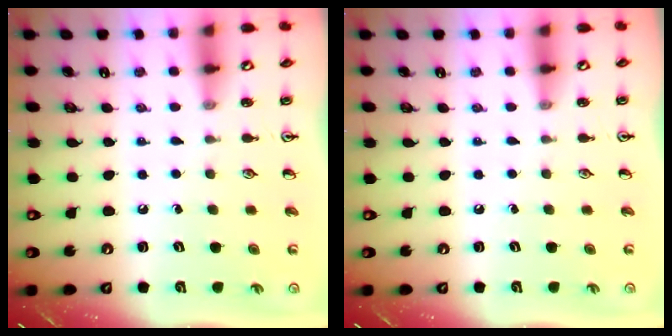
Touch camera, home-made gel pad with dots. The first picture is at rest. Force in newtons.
{"total": 0.0}